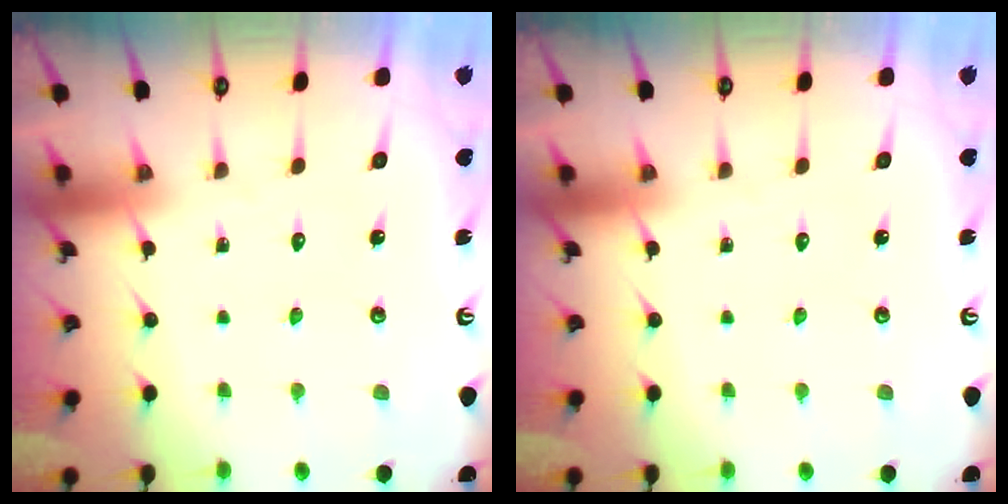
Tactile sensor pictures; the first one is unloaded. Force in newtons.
{"total": 0.0}